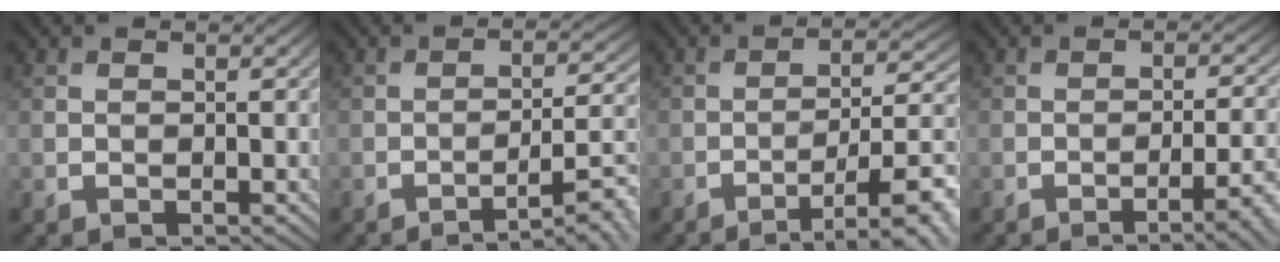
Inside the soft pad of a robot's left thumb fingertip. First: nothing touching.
{"total": 8.1, "force": [-4.9, 1.9, 6.2], "torque": [-0.087, 0.012, -0.070]}
{"total": 10.4, "force": [-5.4, 2.5, 8.5], "torque": [-0.127, 0.005, -0.074]}
{"total": 6.9, "force": [-3.2, 1.8, 5.8], "torque": [-0.084, 0.001, -0.043]}